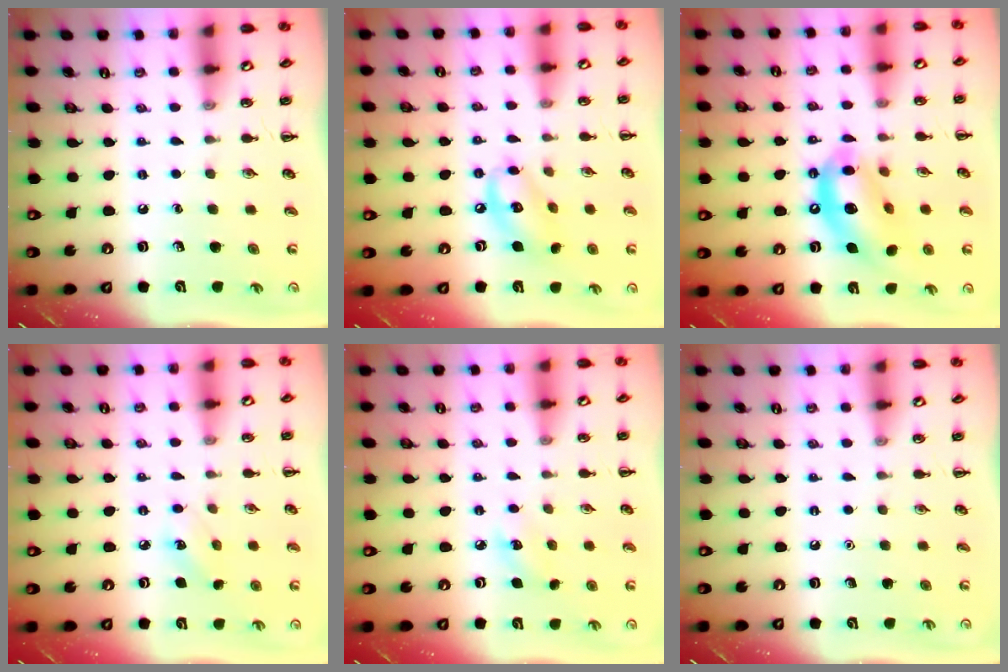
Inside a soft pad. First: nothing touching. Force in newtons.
{"total": 10.3, "press": 10.1, "slide": 1.9}
{"total": 13.8, "press": 13.3, "slide": 3.7}
{"total": 5.1, "press": 5.0, "slide": 1.0}
{"total": 5.6, "press": 5.4, "slide": 1.5}
{"total": 1.6, "press": 1.6, "slide": 0.1}